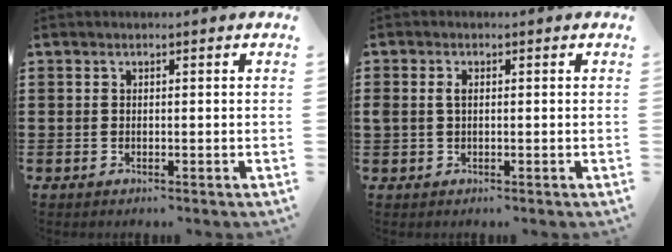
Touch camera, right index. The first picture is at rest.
{"total": 1.7, "force": [0.2, 1.0, 1.3], "torque": [-0.029, 0.007, 0.002]}